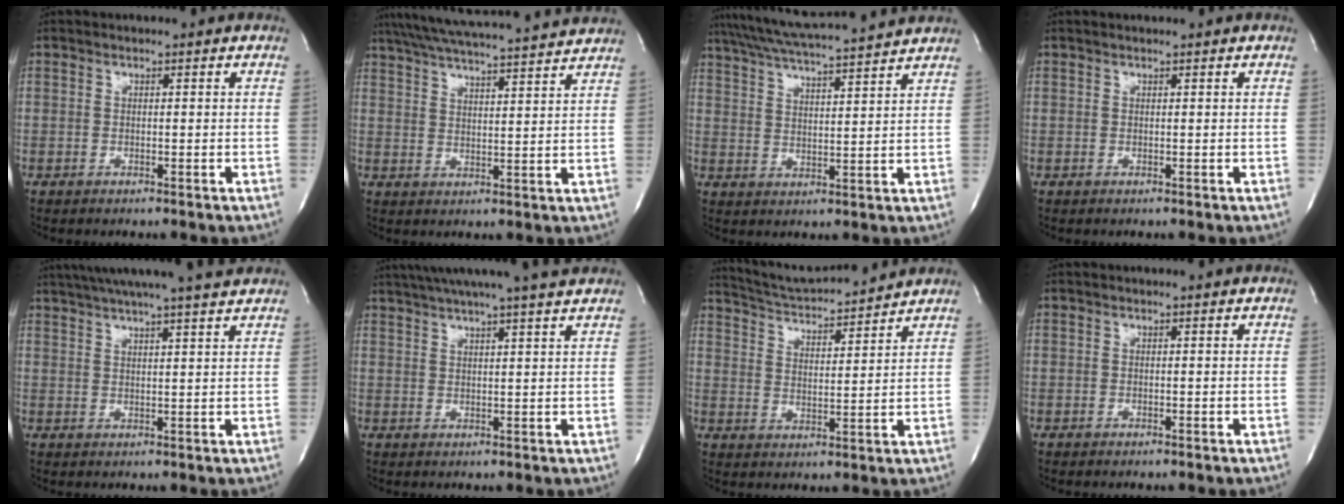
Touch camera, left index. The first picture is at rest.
{"total": 18.9, "force": [17.3, 0.5, 7.7], "torque": [-0.139, 0.015, 0.237]}
{"total": 15.0, "force": [13.5, -0.2, 6.6], "torque": [-0.126, 0.015, 0.198]}
{"total": 0.6, "force": [-0.6, -0.1, 0.1], "torque": [0.000, 0.003, -0.006]}
{"total": 14.4, "force": [12.6, -0.6, 6.9], "torque": [-0.121, 0.006, 0.169]}
{"total": 12.8, "force": [11.0, -1.1, 6.4], "torque": [-0.112, 0.005, 0.146]}
{"total": 11.1, "force": [10.6, 0.3, 3.2], "torque": [-0.062, 0.007, 0.171]}
{"total": 0.0}